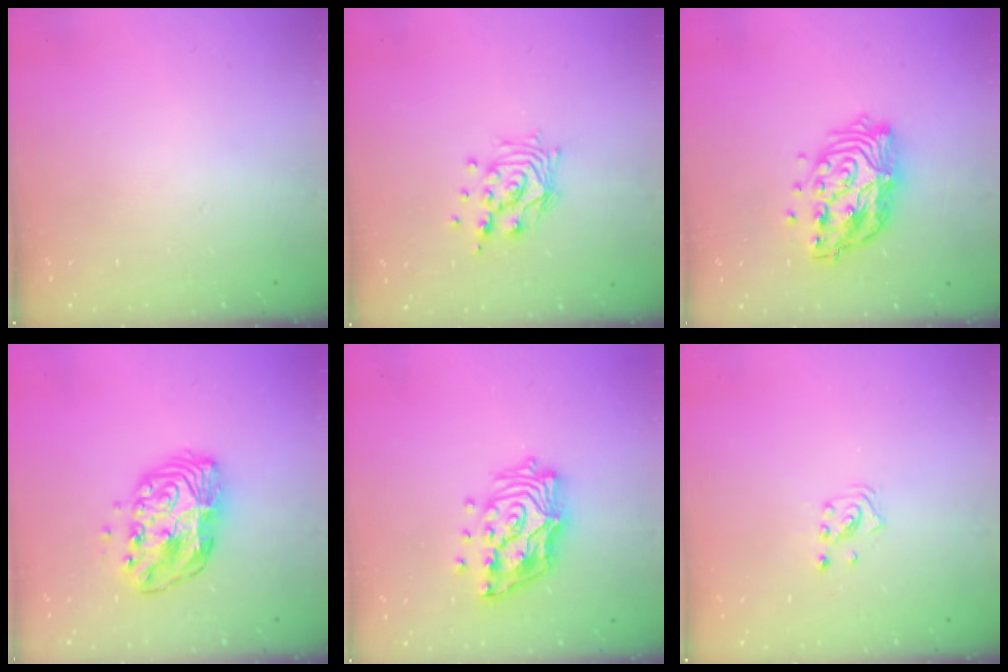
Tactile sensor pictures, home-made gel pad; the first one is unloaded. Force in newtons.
{"total": 11.1, "press": 11.0, "slide": 0.9}
{"total": 16.8, "press": 16.7, "slide": 1.5}
{"total": 11.9, "press": 11.9, "slide": 0.8}
{"total": 15.5, "press": 15.4, "slide": 1.8}
{"total": 1.4, "press": 1.4, "slide": 0.1}